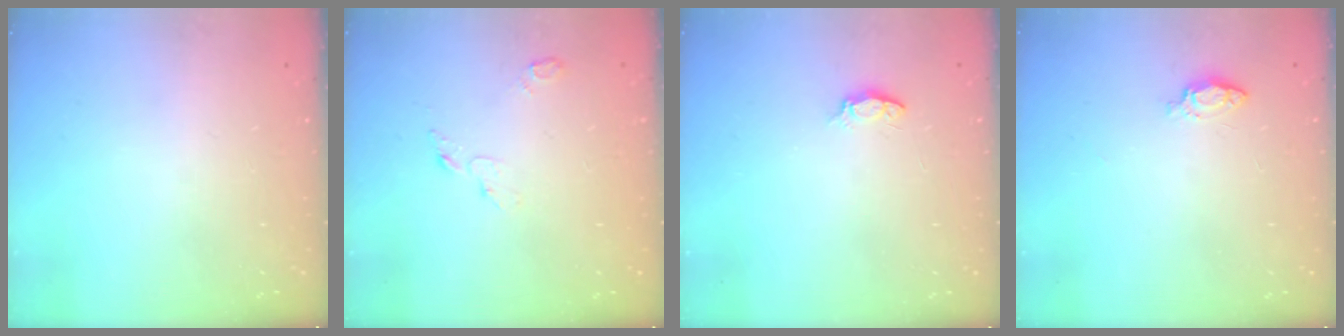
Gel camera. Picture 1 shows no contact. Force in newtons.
{"total": 3.5, "press": 3.5, "slide": 0.4}
{"total": 3.0, "press": 3.0, "slide": 0.3}
{"total": 4.7, "press": 4.7, "slide": 0.6}